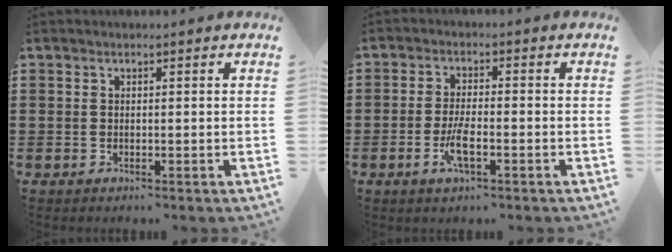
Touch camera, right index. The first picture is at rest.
{"total": 4.1, "force": [-1.8, 1.0, 3.6], "torque": [-0.080, -0.003, -0.037]}